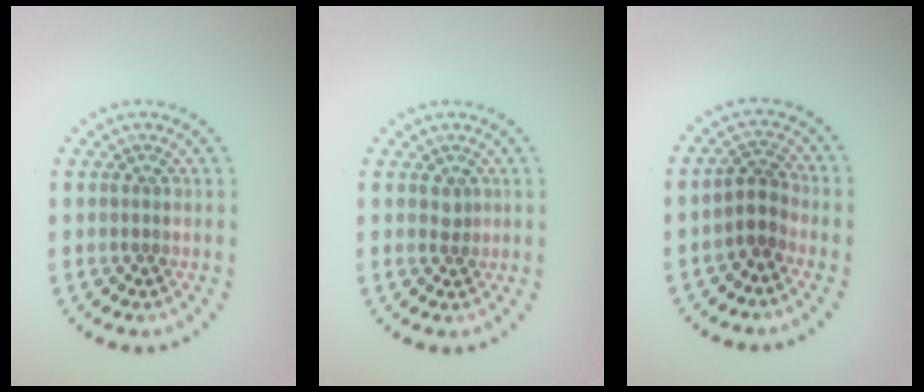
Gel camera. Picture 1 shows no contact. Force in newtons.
{"total": 0.9, "press": 0.6, "slide": 0.7}
{"total": 2.3, "press": 1.8, "slide": 1.3}